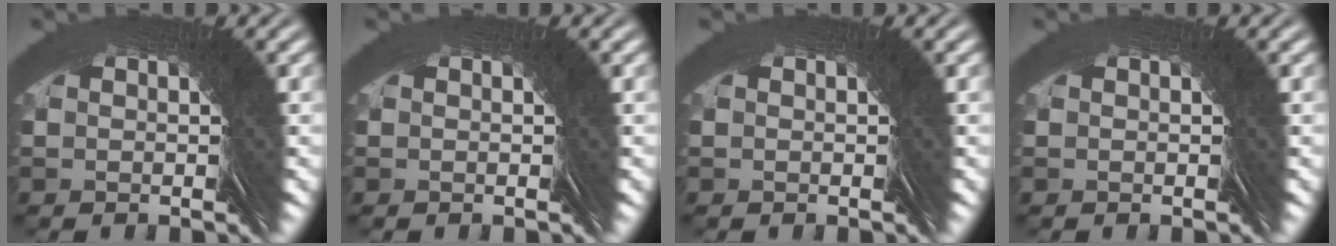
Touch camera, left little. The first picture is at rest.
{"total": 0.0}
{"total": 0.0}
{"total": 0.0}